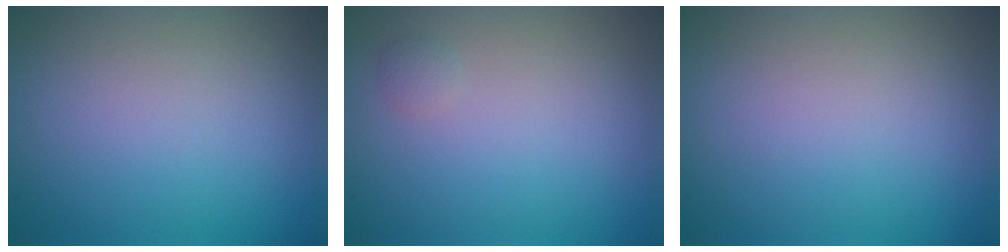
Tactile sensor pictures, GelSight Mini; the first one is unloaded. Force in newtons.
{"total": 0.6, "press": 0.6, "slide": 0.0}
{"total": 0.0}